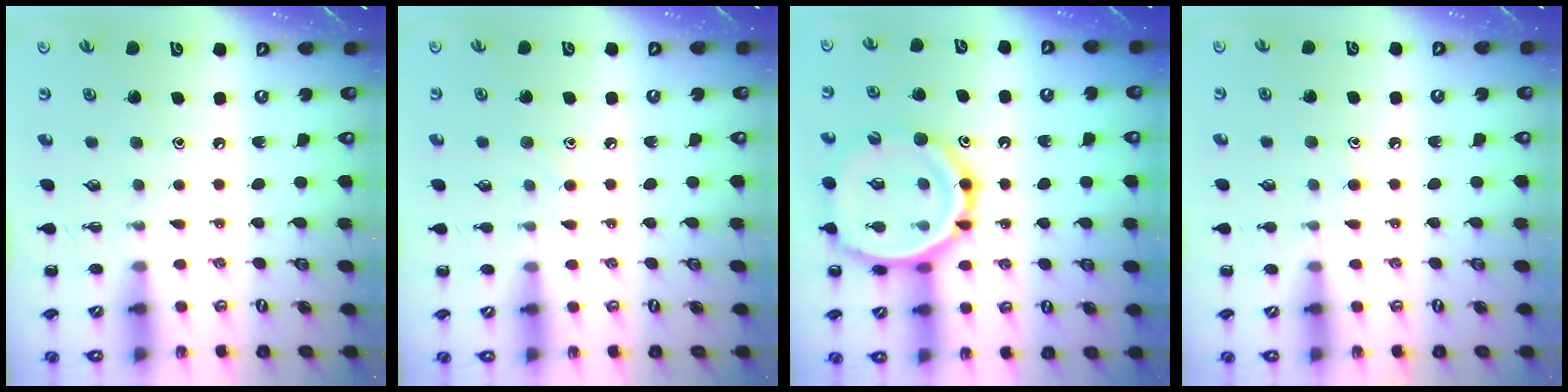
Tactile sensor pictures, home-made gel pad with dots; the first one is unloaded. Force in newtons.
{"total": 5.3, "press": 4.9, "slide": 2.0}
{"total": 20.0, "press": 19.7, "slide": 3.4}
{"total": 6.6, "press": 6.2, "slide": 2.3}